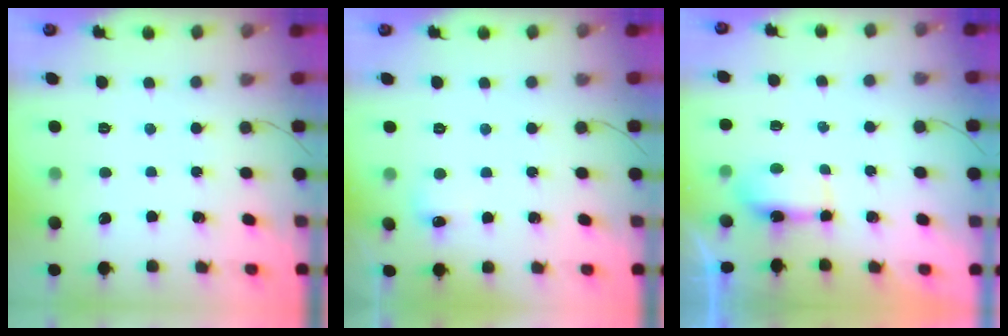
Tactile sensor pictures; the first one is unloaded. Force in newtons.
{"total": 5.1, "press": 4.9, "slide": 1.3}
{"total": 12.4, "press": 6.0, "slide": 10.9}